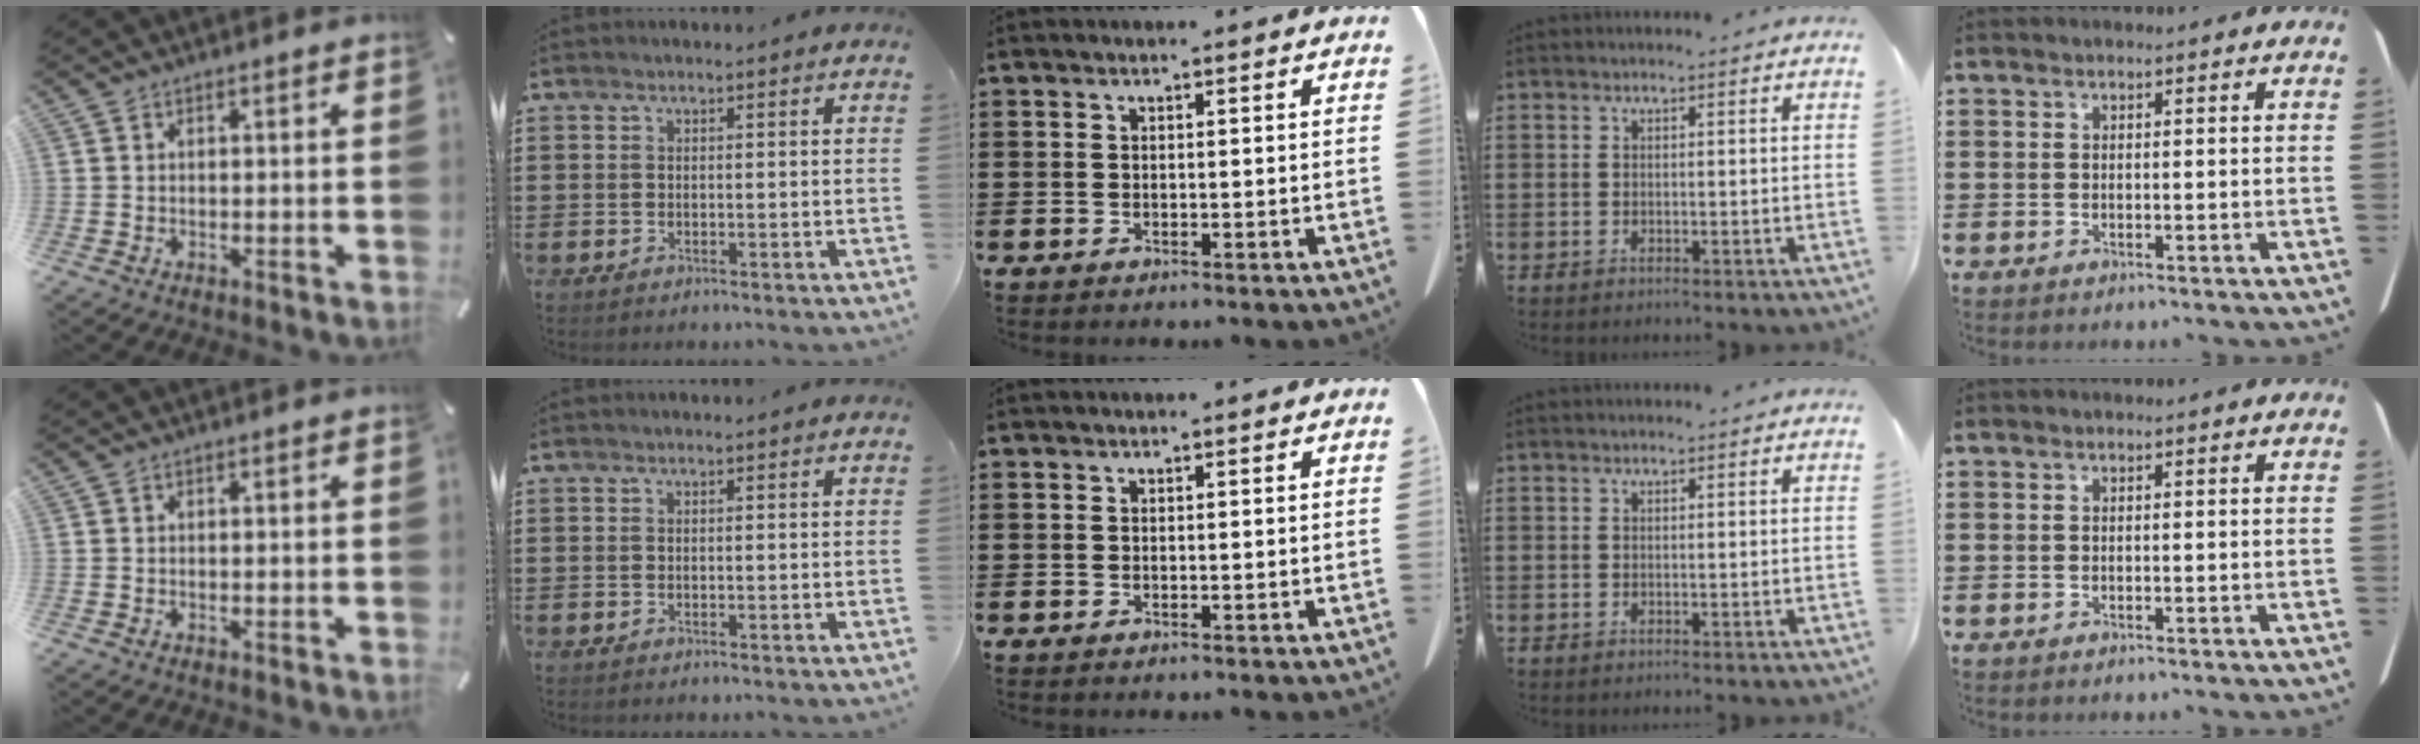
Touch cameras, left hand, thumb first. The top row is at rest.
{}